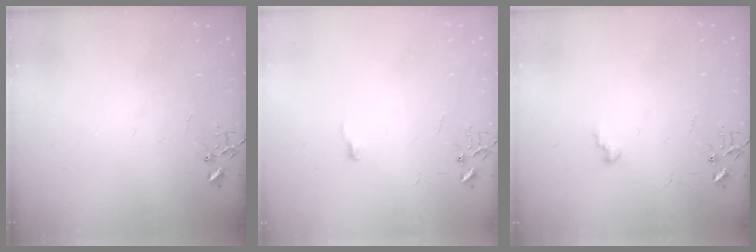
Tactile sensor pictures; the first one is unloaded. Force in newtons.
{"total": 3.7, "press": 3.7, "slide": 0.3}
{"total": 5.7, "press": 5.7, "slide": 0.5}